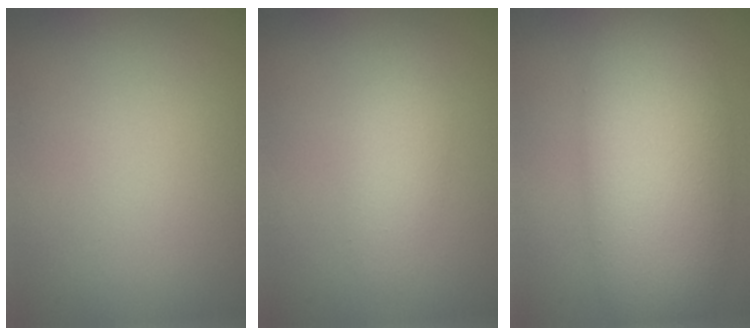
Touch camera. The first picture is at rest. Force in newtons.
{"total": 2.3, "press": 2.3, "slide": 0.1}
{"total": 9.6, "press": 9.6, "slide": 0.7}